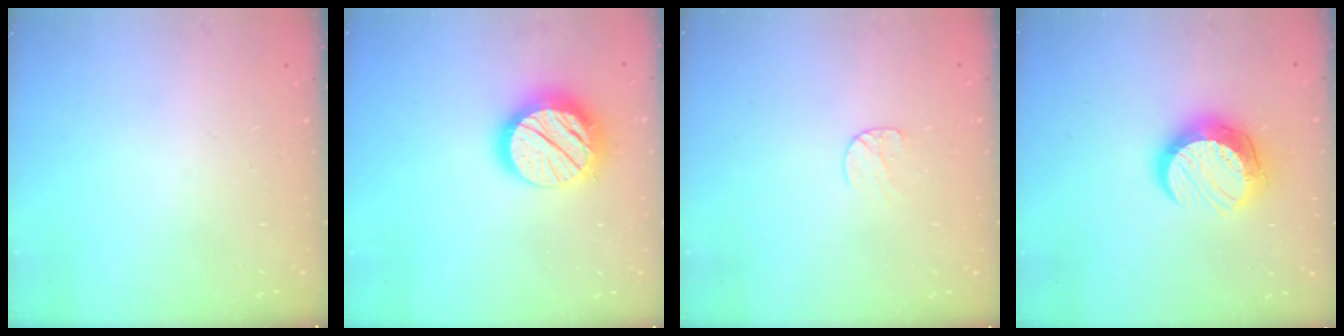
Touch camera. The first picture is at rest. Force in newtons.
{"total": 17.2, "press": 17.1, "slide": 1.5}
{"total": 5.1, "press": 5.1, "slide": 0.5}
{"total": 12.3, "press": 12.2, "slide": 1.0}